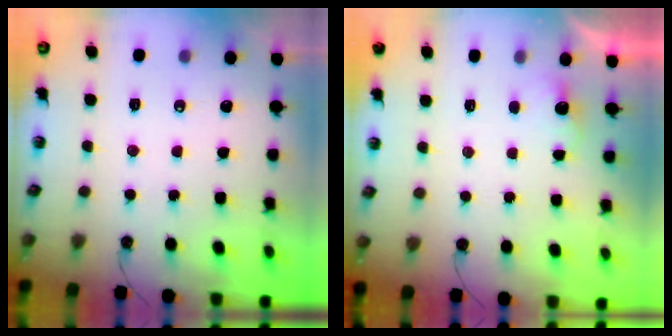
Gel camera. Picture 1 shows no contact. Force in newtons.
{"total": 2.2, "press": 2.0, "slide": 0.8}